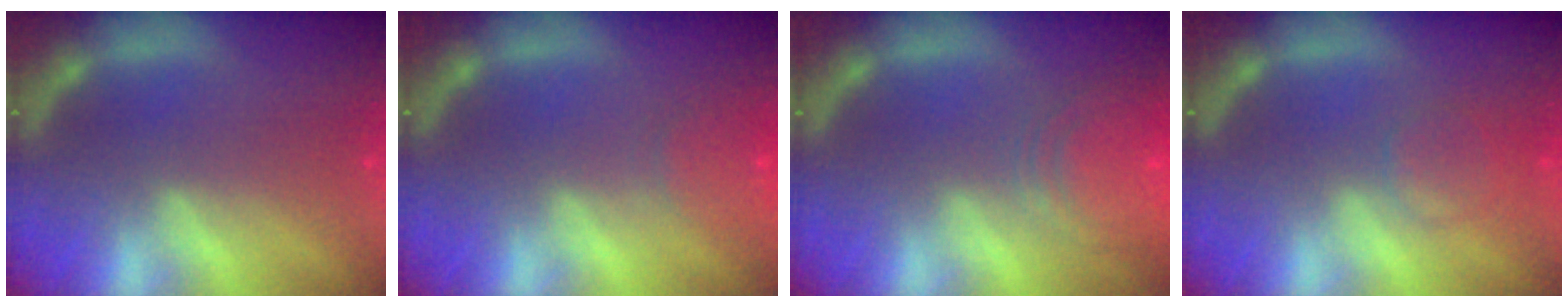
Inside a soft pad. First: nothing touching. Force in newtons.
{"total": 3.0}
{"total": 8.0}
{"total": 2.9}